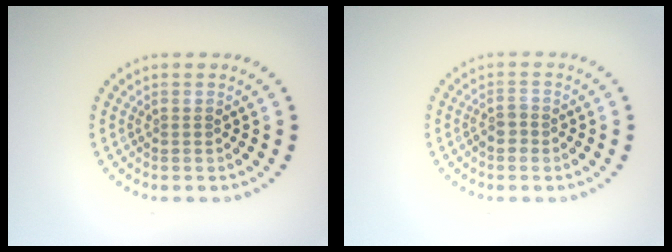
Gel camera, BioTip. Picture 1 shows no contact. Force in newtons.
{"total": 1.5, "press": 1.3, "slide": 0.9}